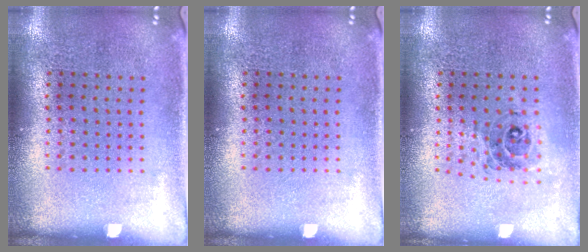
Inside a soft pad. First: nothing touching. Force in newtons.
{"total": 0.0}
{"total": 0.6, "press": 0.6, "slide": 0.2}